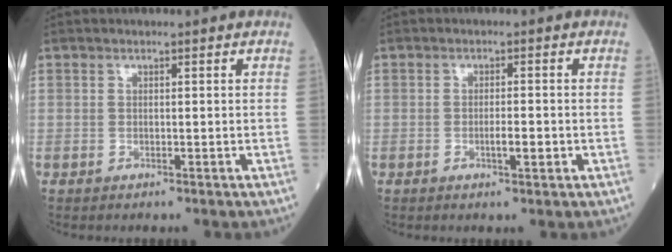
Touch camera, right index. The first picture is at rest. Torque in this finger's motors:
{"motor_torque": [0.25, 0.01, 0.12, 0.05]}